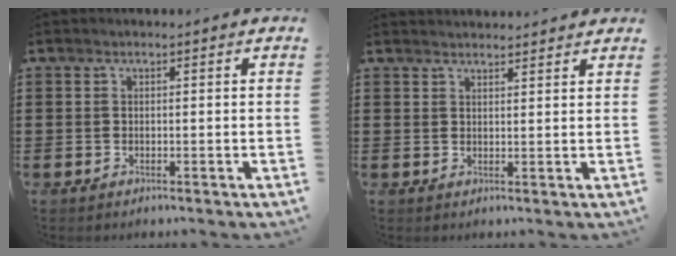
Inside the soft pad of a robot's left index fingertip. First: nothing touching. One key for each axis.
{"total": 2.2, "fx": 2.2, "fy": 0.1, "fz": -0.1, "tx": -0.003, "ty": -0.001, "tz": 0.043}